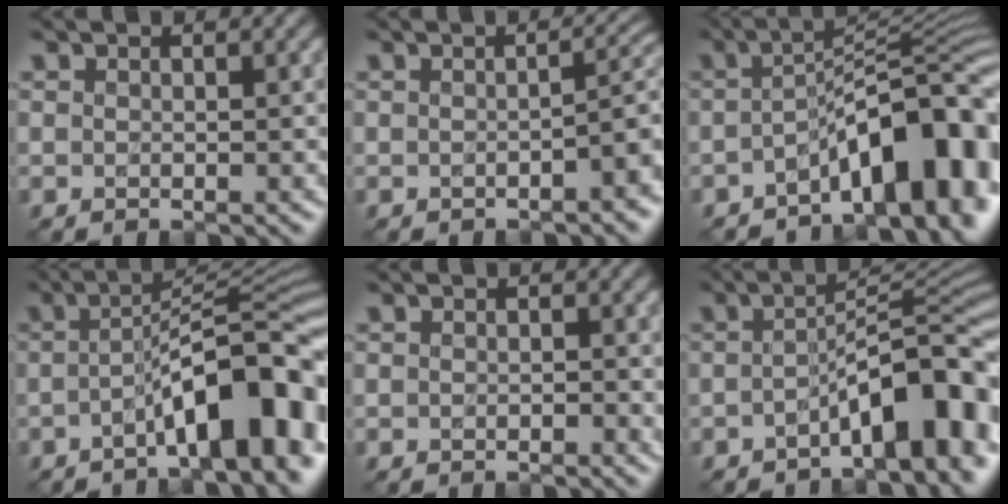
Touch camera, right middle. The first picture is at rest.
{"total": 3.2, "force": [-1.4, 1.0, 2.7], "torque": [-0.033, 0.008, -0.021]}
{"total": 10.4, "force": [-4.4, 3.7, 8.7], "torque": [-0.099, 0.017, -0.076]}
{"total": 10.3, "force": [-3.5, 2.4, 9.3], "torque": [-0.120, 0.020, -0.061]}
{"total": 0.8, "force": [-0.1, 0.4, 0.6], "torque": [-0.010, -0.001, -0.001]}
{"total": 8.9, "force": [-3.5, 2.4, 7.8], "torque": [-0.099, 0.020, -0.062]}